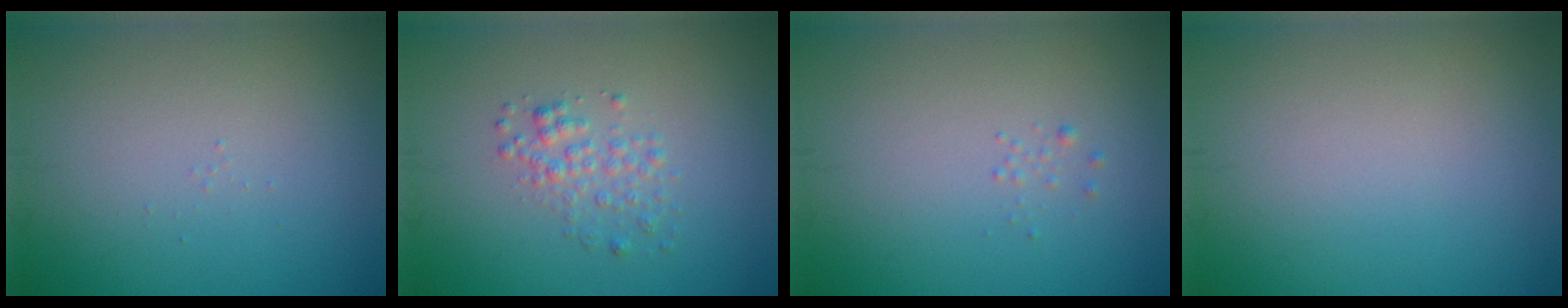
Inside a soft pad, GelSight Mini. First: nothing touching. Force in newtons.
{"total": 1.8, "press": 1.8, "slide": 0.1}
{"total": 0.7, "press": 0.7, "slide": 0.1}
{"total": 0.0}